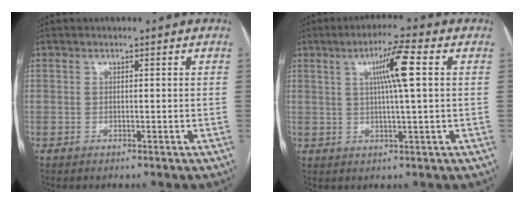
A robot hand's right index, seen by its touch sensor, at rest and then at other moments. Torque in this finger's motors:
{"motor_torque": [0.68, 0.00, 0.37, 0.08]}